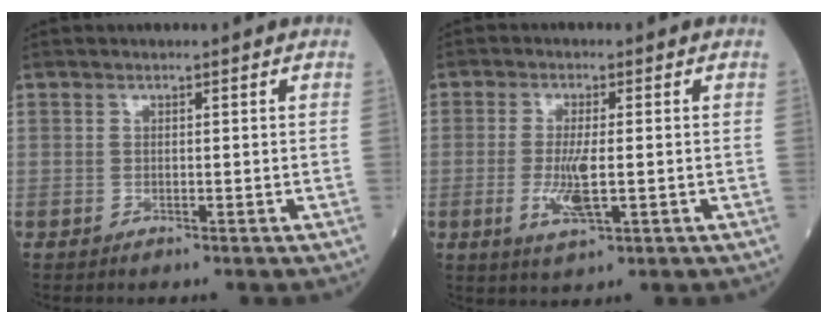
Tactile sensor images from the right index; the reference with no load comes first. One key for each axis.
{"total": 5.8, "fx": -1.0, "fy": 1.2, "fz": 5.6, "tx": -0.117, "ty": -0.012, "tz": -0.017}